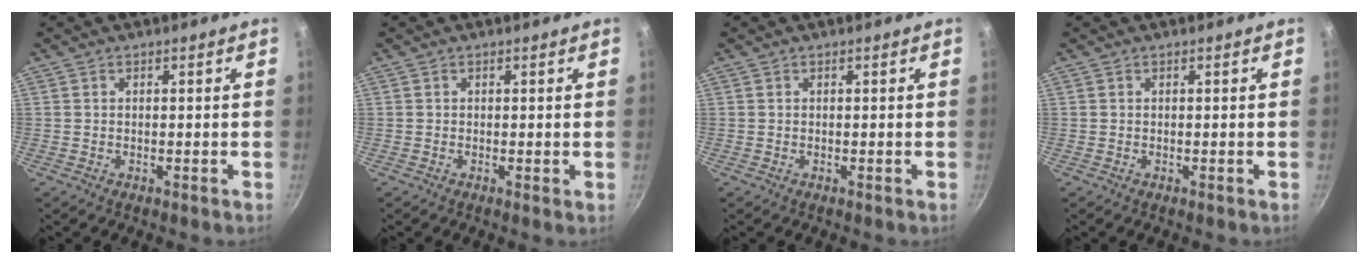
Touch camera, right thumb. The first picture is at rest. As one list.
[{"total": 0.6, "force": [0.0, 0.1, 0.5], "torque": [-0.008, -0.003, -0.004]}, {"total": 0.0}, {"total": 0.0}]